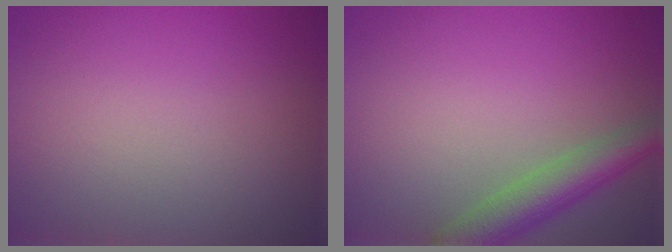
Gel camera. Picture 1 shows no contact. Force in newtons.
{"total": 4.3, "press": 4.3, "slide": 0.4}